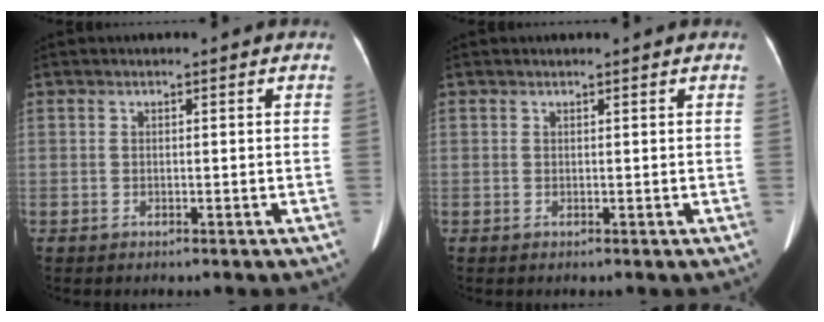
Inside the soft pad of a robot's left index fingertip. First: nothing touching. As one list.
[{"total": 0.7, "force": [0.7, 0.0, 0.2], "torque": [-0.005, 0.007, 0.011]}]